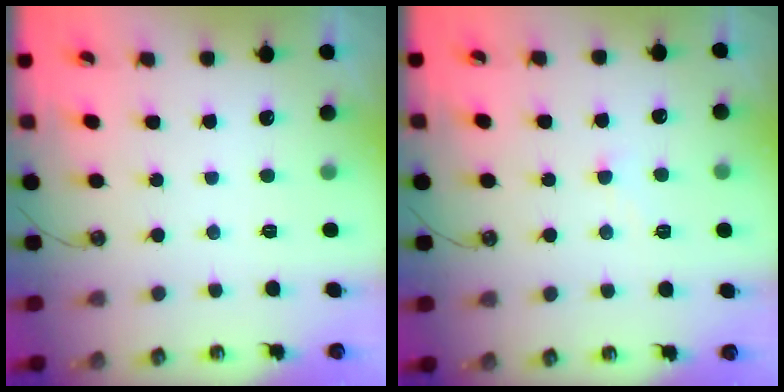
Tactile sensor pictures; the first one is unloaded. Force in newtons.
{"total": 2.6, "press": 2.5, "slide": 0.6}